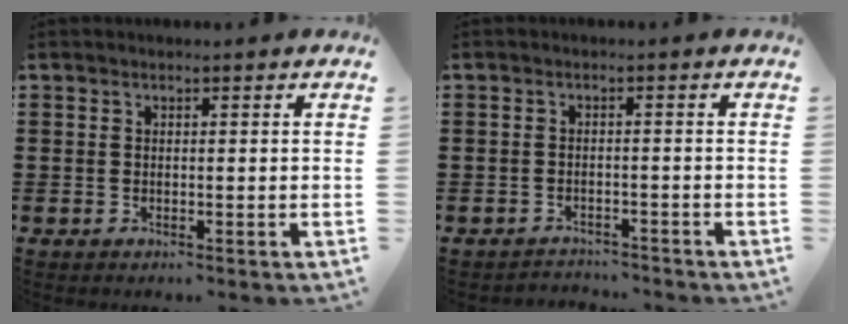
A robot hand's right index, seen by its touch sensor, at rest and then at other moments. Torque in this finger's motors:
{"motor_torque": [-1.72, 0.42, -0.78, -0.21]}